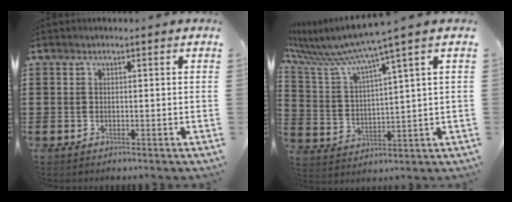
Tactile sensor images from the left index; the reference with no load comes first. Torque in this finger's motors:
{"motor_torque": [2.14, 0.00, 0.26, 0.12]}